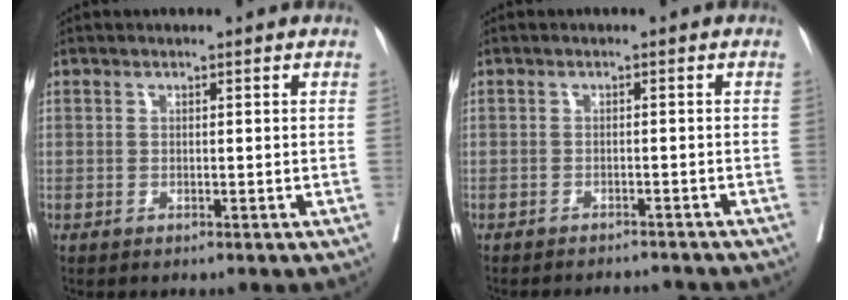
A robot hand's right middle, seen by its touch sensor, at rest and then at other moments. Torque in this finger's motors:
{"motor_torque": [0.17, -0.30, 0.03, 0.01]}